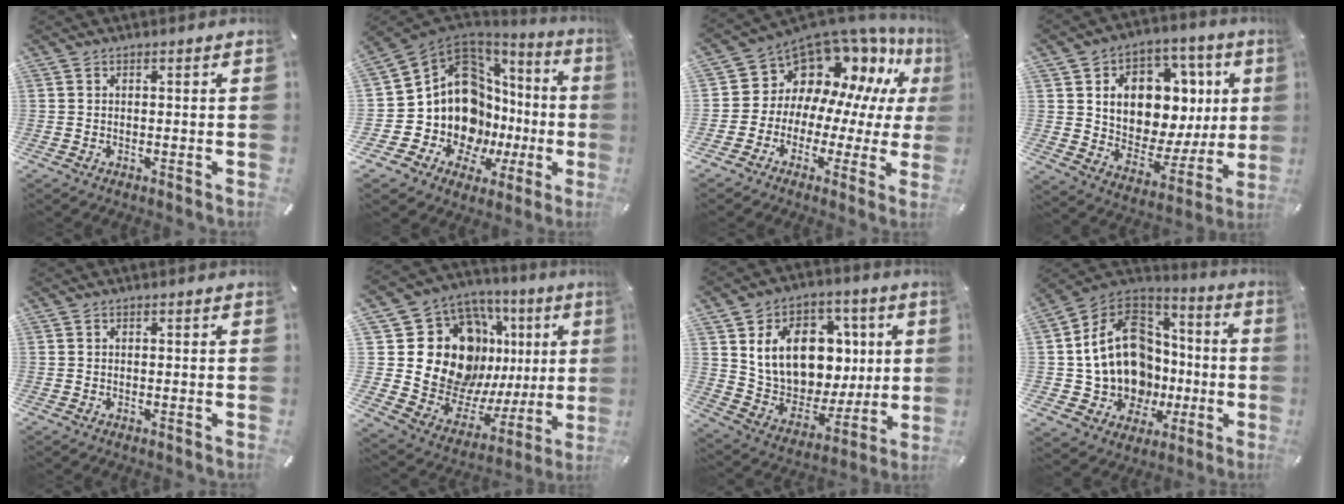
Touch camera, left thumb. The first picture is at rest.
{"total": 16.1, "force": [0.6, 12.9, 9.5], "torque": [-0.194, -0.064, 0.035]}
{"total": 12.7, "force": [8.4, 9.0, 3.0], "torque": [-0.064, -0.090, 0.159]}
{"total": 13.9, "force": [4.1, 10.8, 7.8], "torque": [-0.106, -0.039, 0.080]}
{"total": 0.0}
{"total": 24.0, "force": [6.9, 17.4, 15.1], "torque": [-0.256, -0.061, 0.155]}
{"total": 17.8, "force": [4.5, 13.7, 10.3], "torque": [-0.199, -0.013, 0.091]}
{"total": 18.8, "force": [-1.4, 16.3, 9.2], "torque": [-0.205, -0.013, -0.006]}